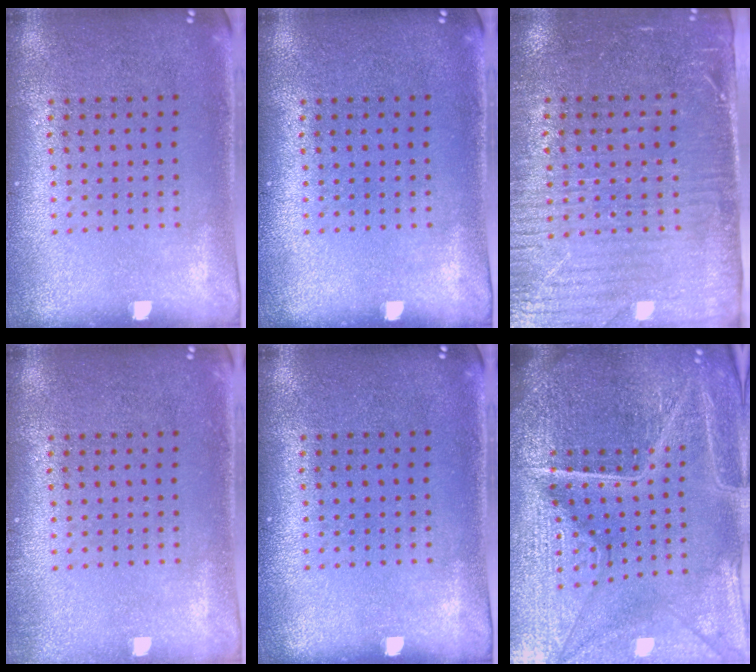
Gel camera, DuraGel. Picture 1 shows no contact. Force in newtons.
{"total": 0.0}
{"total": 3.6, "press": 3.2, "slide": 1.7}
{"total": 0.8, "press": 0.8, "slide": 0.0}
{"total": 0.0}
{"total": 6.3, "press": 5.6, "slide": 2.8}